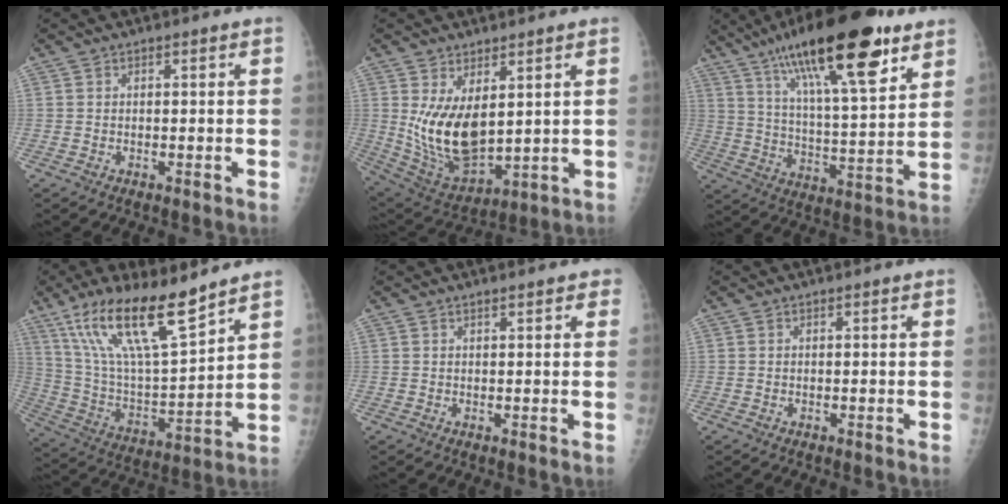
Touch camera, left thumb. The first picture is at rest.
{"total": 13.2, "force": [2.9, 7.0, 10.8], "torque": [-0.182, -0.030, 0.079]}
{"total": 24.9, "force": [14.5, 6.8, 19.1], "torque": [-0.302, -0.036, 0.237]}
{"total": 19.9, "force": [13.5, 4.5, 13.9], "torque": [-0.241, -0.059, 0.257]}
{"total": 1.7, "force": [1.2, 0.7, 1.0], "torque": [-0.003, 0.000, 0.011]}
{"total": 0.0}